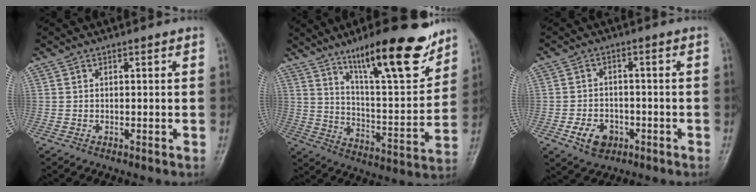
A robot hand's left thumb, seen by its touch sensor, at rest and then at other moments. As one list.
[{"total": 19.7, "force": [13.4, 4.8, 13.7], "torque": [-0.174, -0.075, 0.217]}, {"total": 6.0, "force": [-2.6, 4.4, 3.1], "torque": [-0.039, 0.015, -0.039]}]